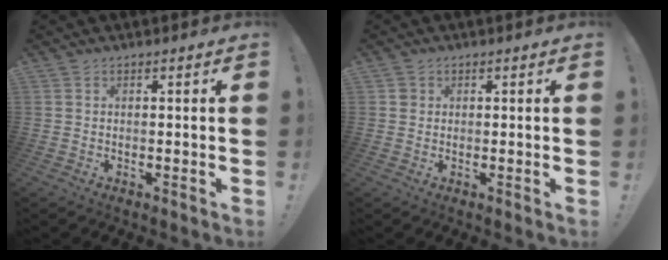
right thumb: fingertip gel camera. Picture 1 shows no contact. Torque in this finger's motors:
{"motor_torque": [-0.01, 0.18, 0.23, -0.29, 0.00]}